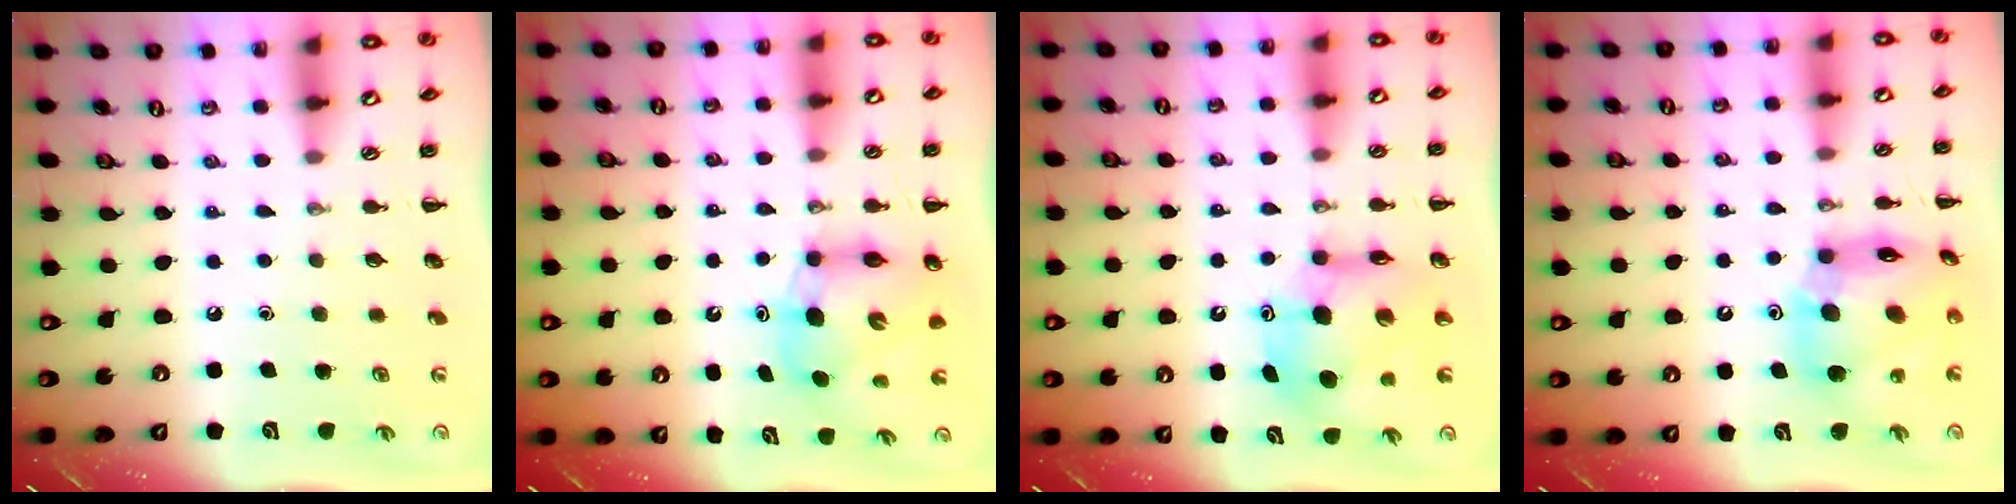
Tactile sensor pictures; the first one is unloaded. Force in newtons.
{"total": 7.4, "press": 7.1, "slide": 2.2}
{"total": 9.4, "press": 9.1, "slide": 2.2}
{"total": 14.9, "press": 14.3, "slide": 4.2}